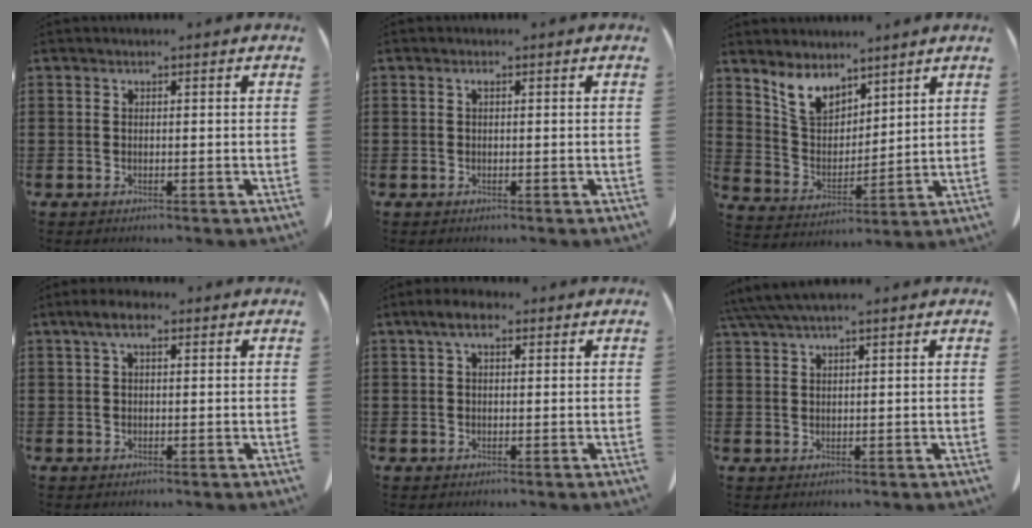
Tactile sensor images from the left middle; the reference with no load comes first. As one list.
[{"total": 0.5, "force": [0.0, 0.2, 0.5], "torque": [-0.012, 0.002, 0.001]}, {"total": 7.6, "force": [6.0, 3.7, 2.8], "torque": [-0.080, -0.011, 0.114]}, {"total": 3.5, "force": [1.5, 1.2, 3.0], "torque": [-0.063, 0.010, 0.024]}, {"total": 3.9, "force": [1.9, 1.5, 3.0], "torque": [-0.065, 0.010, 0.032]}, {"total": 3.6, "force": [2.8, 0.2, 2.3], "torque": [-0.051, -0.002, 0.053]}]